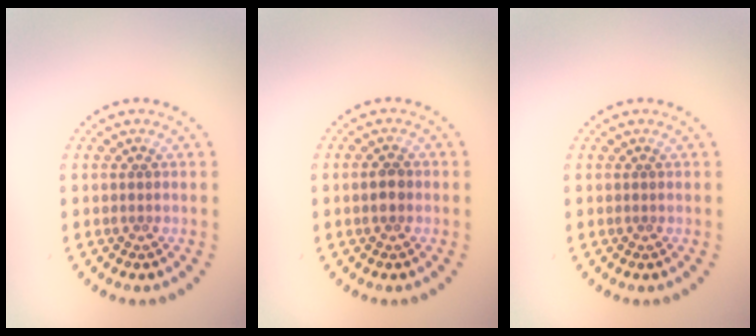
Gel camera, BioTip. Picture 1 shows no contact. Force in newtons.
{"total": 1.5, "press": 1.5, "slide": 0.0}
{"total": 0.0}